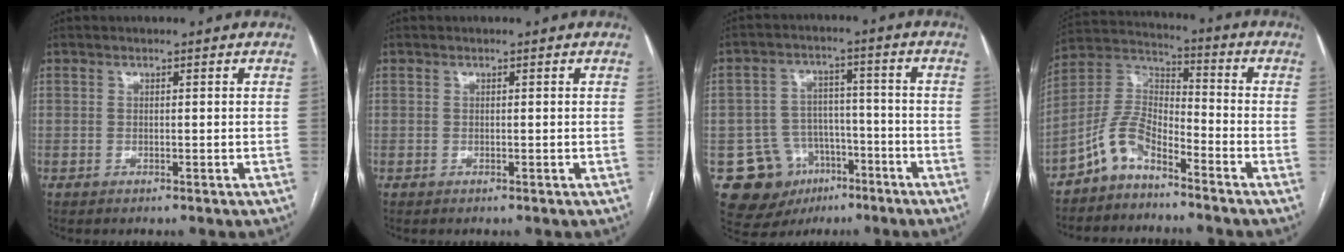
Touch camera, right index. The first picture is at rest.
{"total": 0.0}
{"total": 11.3, "force": [-5.6, 9.3, 3.1], "torque": [-0.047, 0.040, -0.074]}
{"total": 8.1, "force": [-6.0, 3.0, 4.5], "torque": [-0.102, 0.027, -0.123]}